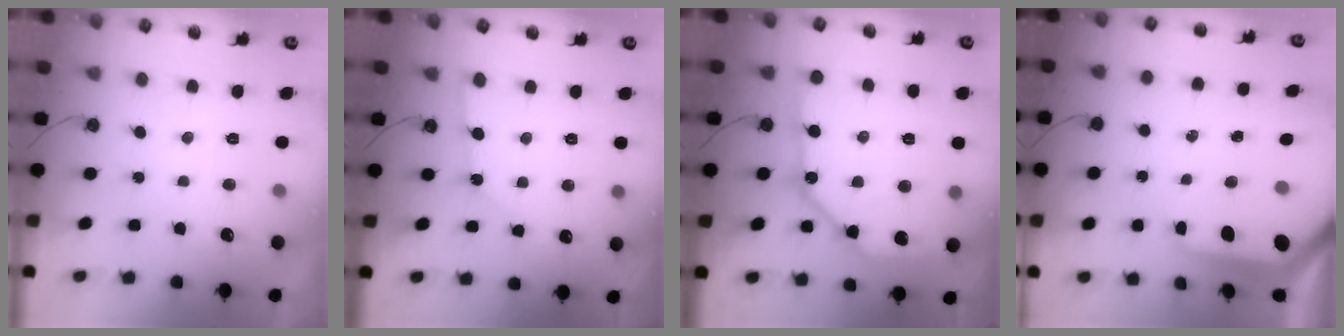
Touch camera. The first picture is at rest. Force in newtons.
{"total": 2.2, "press": 2.2, "slide": 0.4}
{"total": 14.9, "press": 14.8, "slide": 1.1}
{"total": 9.3, "press": 9.3, "slide": 0.7}